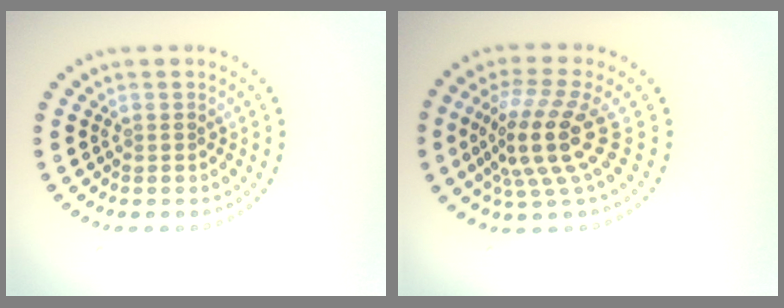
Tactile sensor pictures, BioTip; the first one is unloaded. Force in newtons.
{"total": 5.2, "press": 3.7, "slide": 3.6}